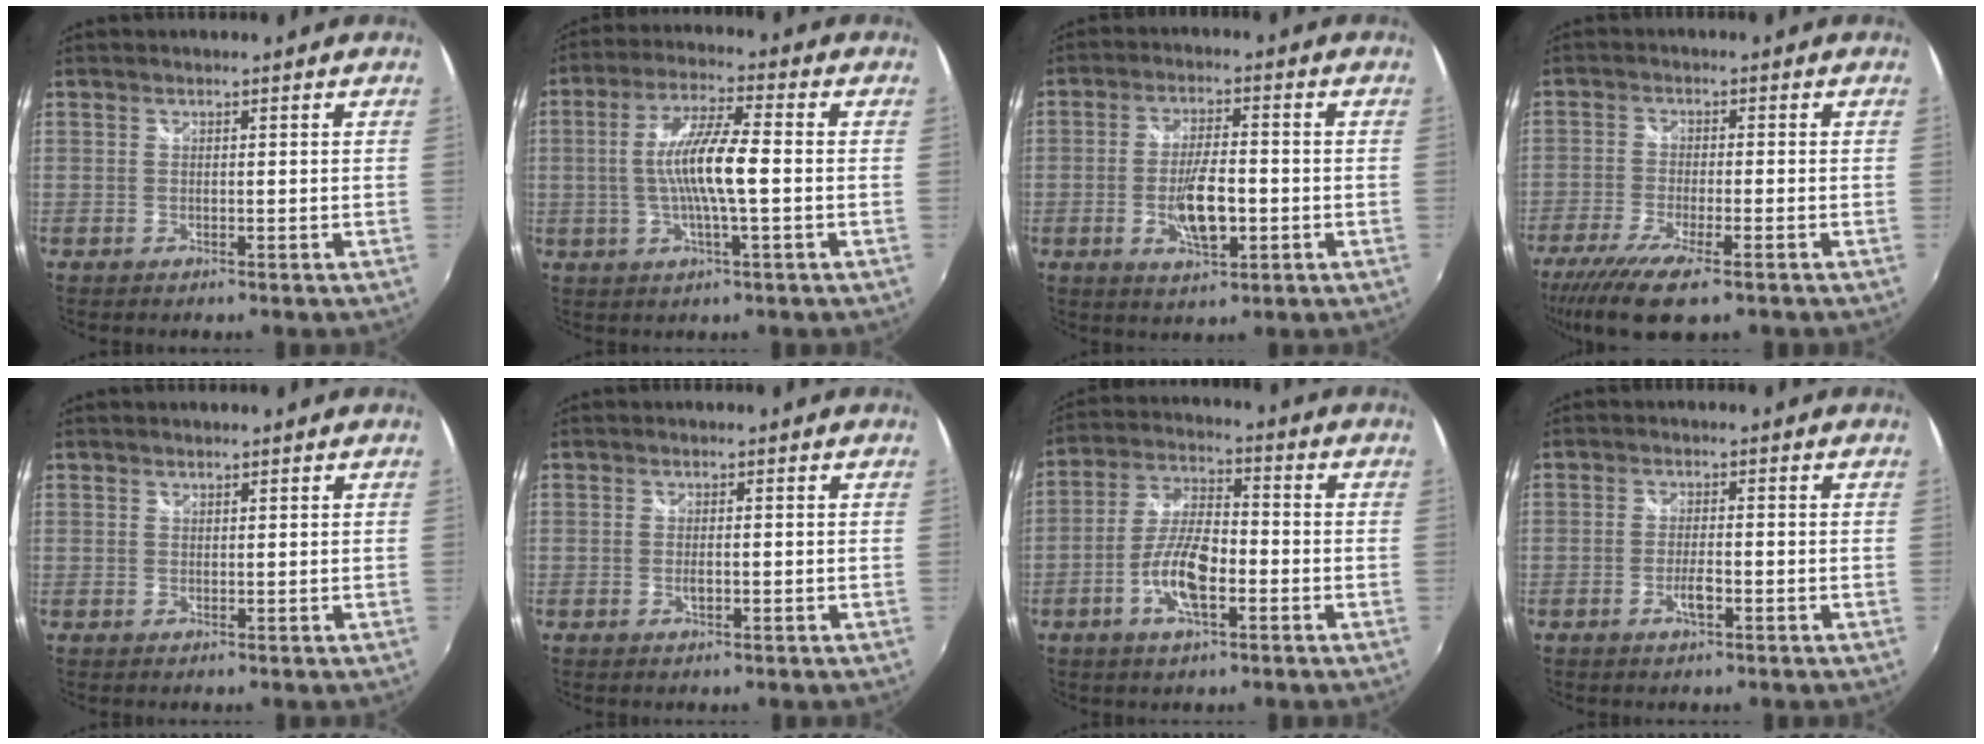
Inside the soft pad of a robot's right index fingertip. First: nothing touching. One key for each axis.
{"total": 10.2, "fx": -0.9, "fy": 1.2, "fz": 10.1, "tx": -0.197, "ty": 0.003, "tz": -0.018}
{"total": 8.3, "fx": -2.0, "fy": 2.9, "fz": 7.5, "tx": -0.145, "ty": -0.001, "tz": -0.031}
{"total": 10.9, "fx": -7.4, "fy": 2.4, "fz": 7.7, "tx": -0.175, "ty": -0.040, "tz": -0.135}
{"total": 0.8, "fx": 0.5, "fy": 0.6, "fz": -0.1, "tx": 0.003, "ty": 0.002, "tz": 0.008}
{"total": 1.6, "fx": -0.3, "fy": 0.6, "fz": 1.4, "tx": -0.026, "ty": 0.002, "tz": -0.003}
{"total": 10.0, "fx": -3.6, "fy": 3.5, "fz": 8.7, "tx": -0.180, "ty": 0.007, "tz": -0.066}
{"total": 2.9, "fx": -1.2, "fy": 0.8, "fz": 2.5, "tx": -0.053, "ty": 0.002, "tz": -0.023}